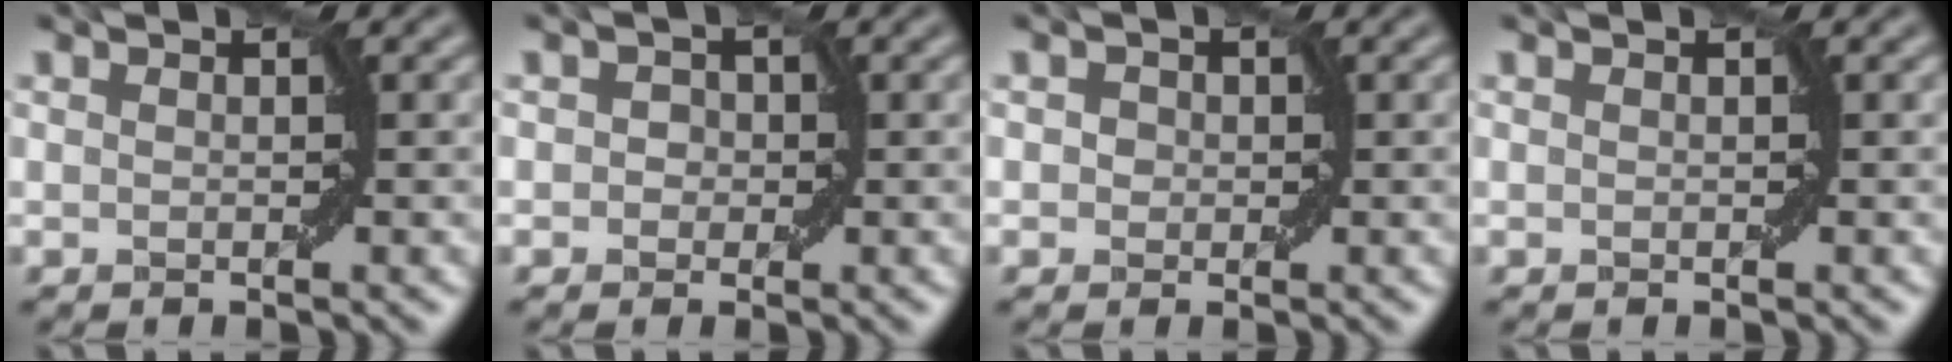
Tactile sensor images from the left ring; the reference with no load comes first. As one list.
[{"total": 1.4, "force": [0.1, 1.3, 0.4], "torque": [0.005, 0.006, -0.010]}, {"total": 1.1, "force": [0.1, 1.0, 0.3], "torque": [0.000, 0.002, -0.001]}, {"total": 0.0}]